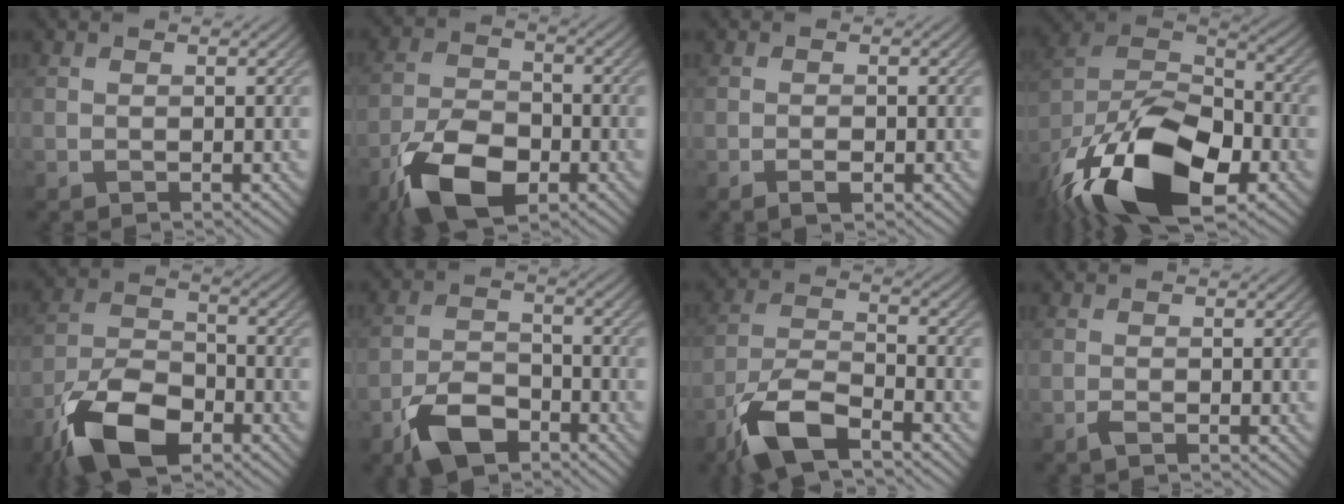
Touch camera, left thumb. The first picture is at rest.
{"total": 11.0, "force": [-6.1, 5.5, 7.3], "torque": [-0.159, -0.013, -0.123]}
{"total": 1.5, "force": [-0.8, 0.6, 1.2], "torque": [-0.020, -0.001, -0.013]}
{"total": 20.1, "force": [-11.5, 9.6, 13.3], "torque": [-0.288, -0.031, -0.201]}
{"total": 12.2, "force": [-7.4, 5.7, 7.8], "torque": [-0.168, -0.009, -0.155]}
{"total": 7.4, "force": [-4.8, 3.7, 4.1], "torque": [-0.084, -0.002, -0.103]}
{"total": 9.6, "force": [-6.5, 3.2, 6.3], "torque": [-0.131, -0.006, -0.141]}
{"total": 0.9, "force": [-0.6, 0.2, 0.6], "torque": [-0.017, 0.000, -0.012]}